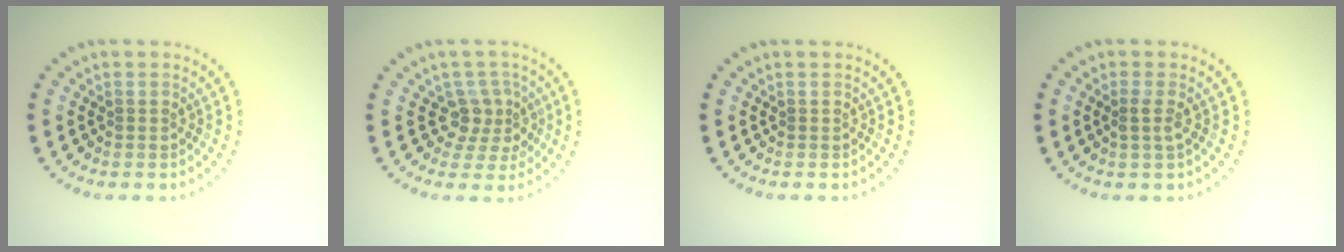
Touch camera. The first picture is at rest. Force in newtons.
{"total": 2.8, "press": 2.1, "slide": 1.8}
{"total": 0.0}
{"total": 1.3, "press": 1.1, "slide": 0.7}